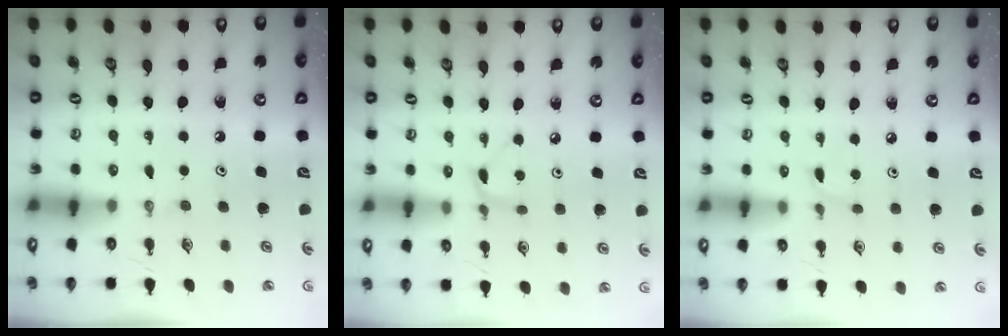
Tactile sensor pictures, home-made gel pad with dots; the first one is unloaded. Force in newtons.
{"total": 4.2, "press": 4.2, "slide": 0.6}
{"total": 1.9, "press": 1.9, "slide": 0.2}